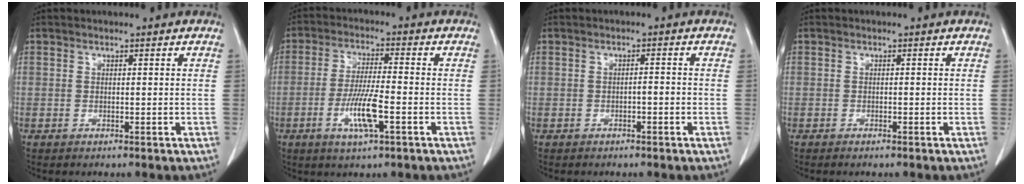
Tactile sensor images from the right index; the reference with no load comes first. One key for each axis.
{"total": 7.6, "fx": -2.7, "fy": 0.7, "fz": 7.1, "tx": -0.140, "ty": -0.009, "tz": -0.051}
{"total": 1.1, "fx": -0.5, "fy": 0.4, "fz": 0.9, "tx": -0.016, "ty": 0.003, "tz": -0.007}
{"total": 0.5, "fx": -0.5, "fy": -0.1, "fz": 0.3, "tx": -0.008, "ty": -0.001, "tz": -0.008}